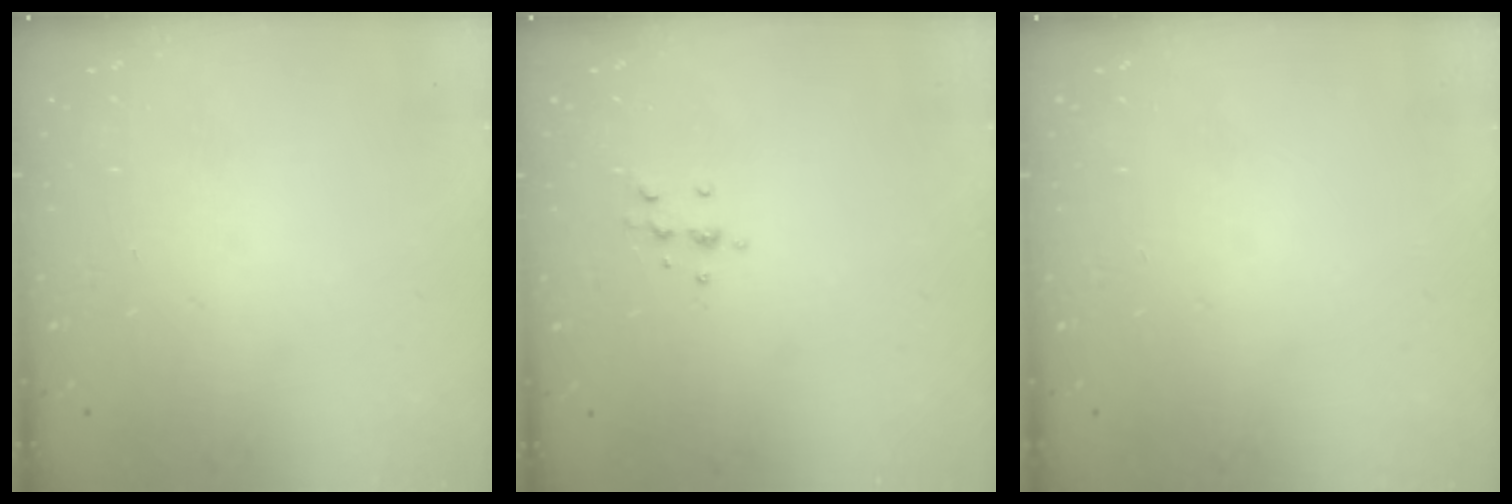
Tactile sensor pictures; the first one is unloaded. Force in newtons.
{"total": 6.2, "press": 6.1, "slide": 0.8}
{"total": 0.0}